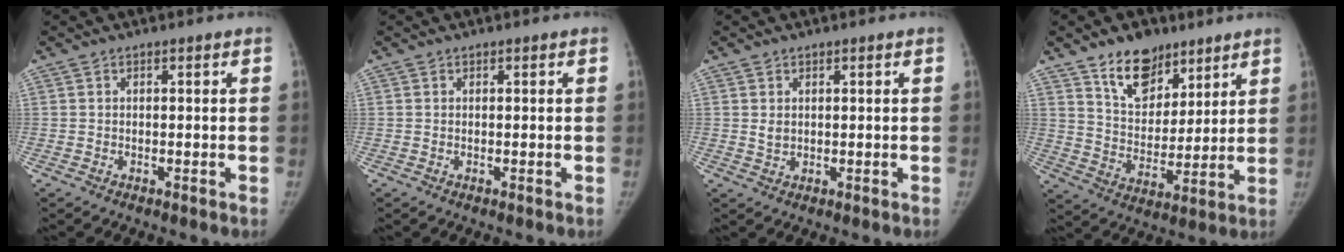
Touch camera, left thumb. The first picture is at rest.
{"total": 0.0}
{"total": 1.5, "force": [0.5, 1.2, 0.8], "torque": [-0.006, -0.006, 0.014]}
{"total": 12.1, "force": [8.2, 7.2, 5.2], "torque": [-0.048, -0.055, 0.146]}